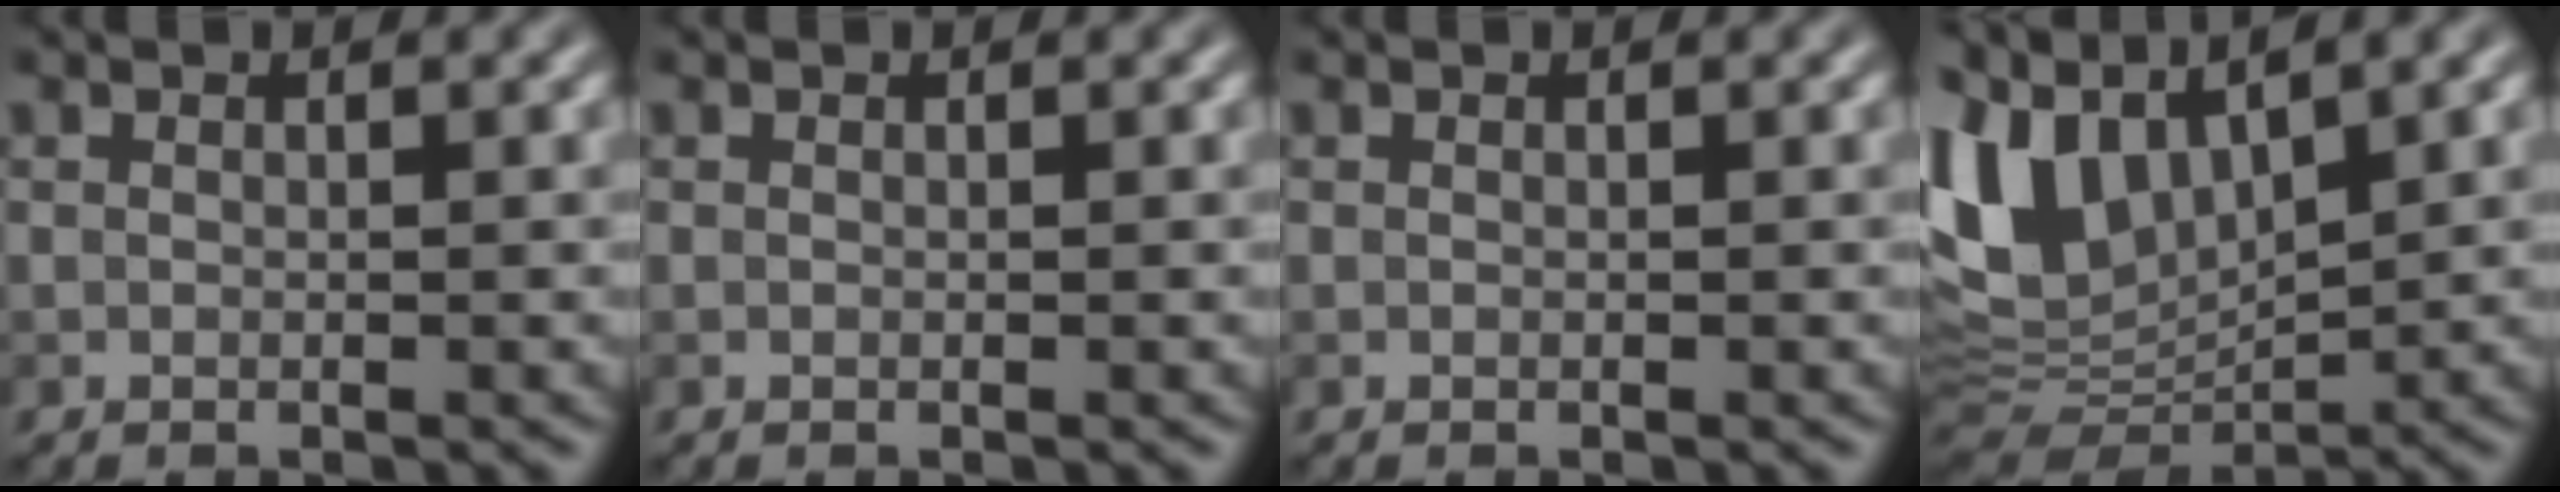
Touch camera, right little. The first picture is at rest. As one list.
[{"total": 0.0}, {"total": 0.0}, {"total": 10.4, "force": [4.8, 5.4, 7.5], "torque": [-0.181, 0.013, 0.092]}]